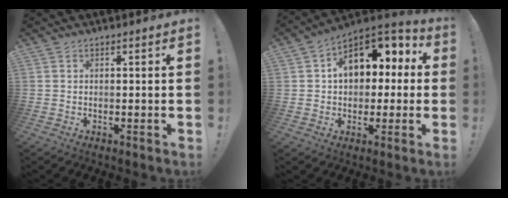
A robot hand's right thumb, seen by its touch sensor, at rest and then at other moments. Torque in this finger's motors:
{"motor_torque": [2.37, 2.64, 0.53, -0.20, 0.09]}